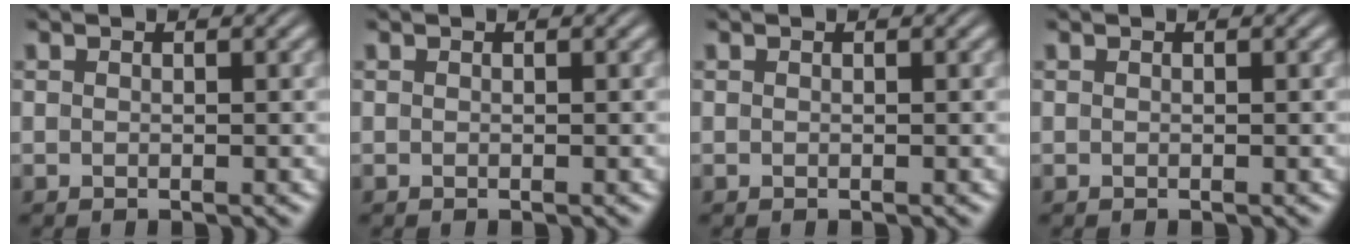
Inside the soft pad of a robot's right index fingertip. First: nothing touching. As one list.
[{"total": 0.0}, {"total": 0.0}, {"total": 0.0}]